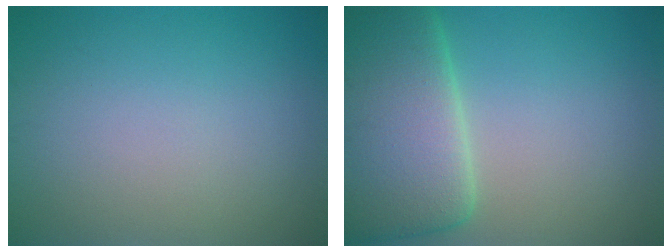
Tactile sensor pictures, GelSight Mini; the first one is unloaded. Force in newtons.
{"total": 10.1, "press": 10.1, "slide": 0.5}